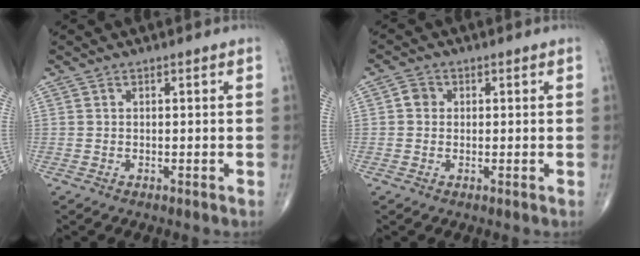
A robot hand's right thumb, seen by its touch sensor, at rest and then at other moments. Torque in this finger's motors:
{"motor_torque": [-0.12, 0.00, 0.12, 0.10, 0.02]}